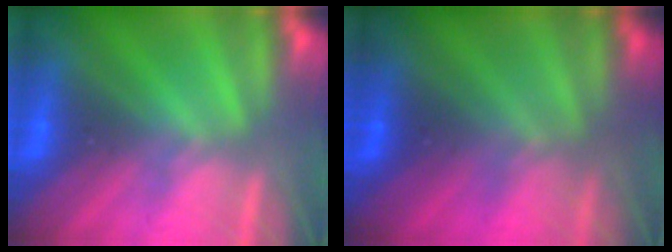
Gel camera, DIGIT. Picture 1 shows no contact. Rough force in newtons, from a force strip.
{"total": 1.9}